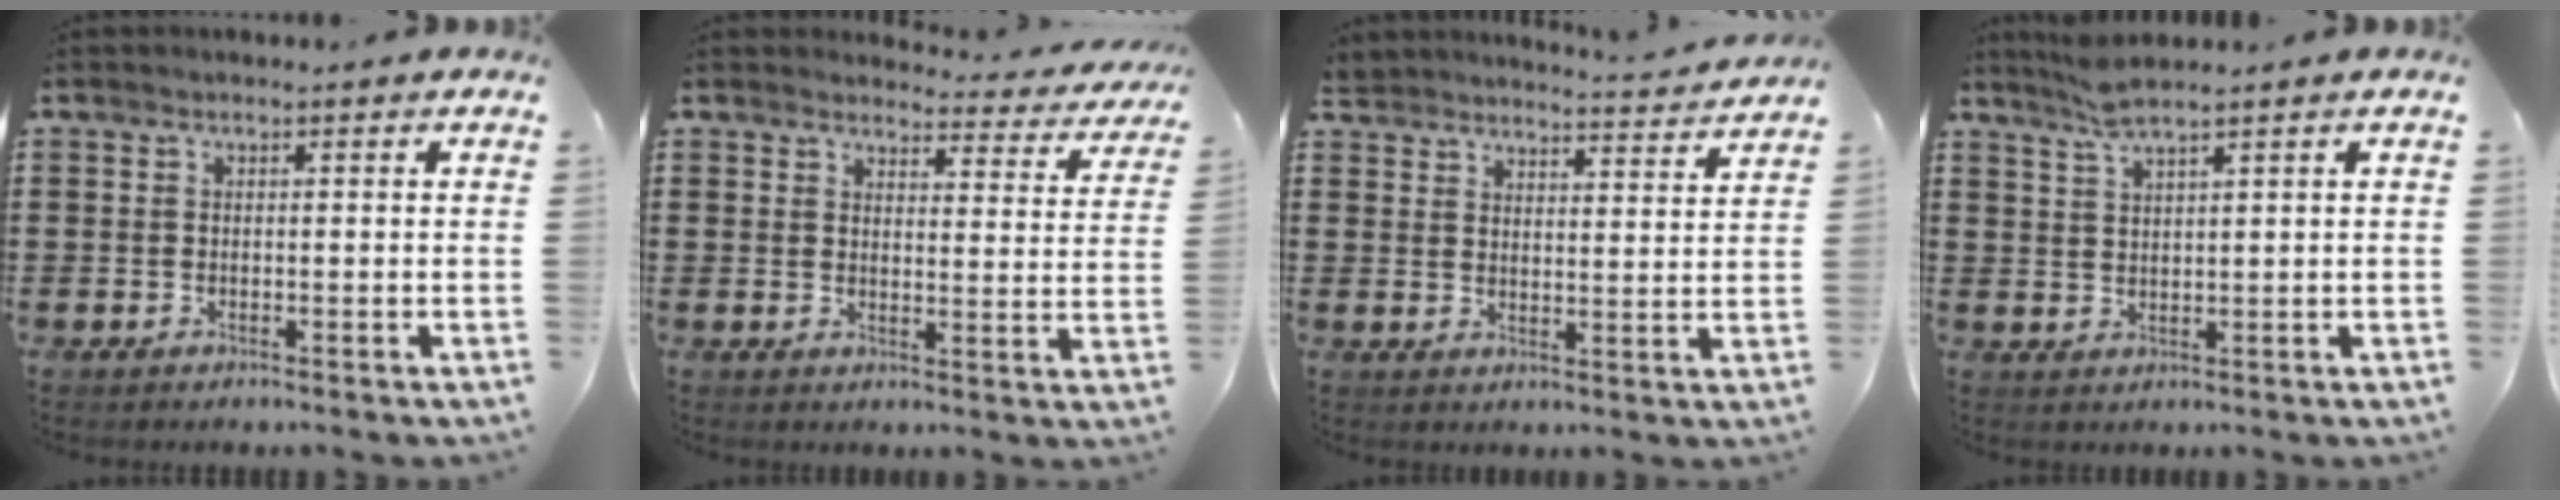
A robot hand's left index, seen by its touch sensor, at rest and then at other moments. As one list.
[{"total": 3.6, "force": [3.4, 0.5, 0.9], "torque": [-0.026, -0.023, 0.058]}, {"total": 4.0, "force": [3.9, -0.6, -0.4], "torque": [-0.012, -0.030, 0.068]}, {"total": 3.7, "force": [3.0, -0.1, 2.0], "torque": [-0.048, -0.002, 0.056]}]